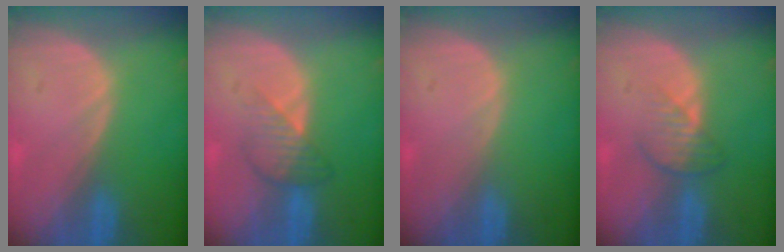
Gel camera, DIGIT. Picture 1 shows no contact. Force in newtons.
{"total": 3.7, "press": 3.6, "slide": 0.2}
{"total": 0.0}
{"total": 3.7, "press": 3.3, "slide": 1.8}